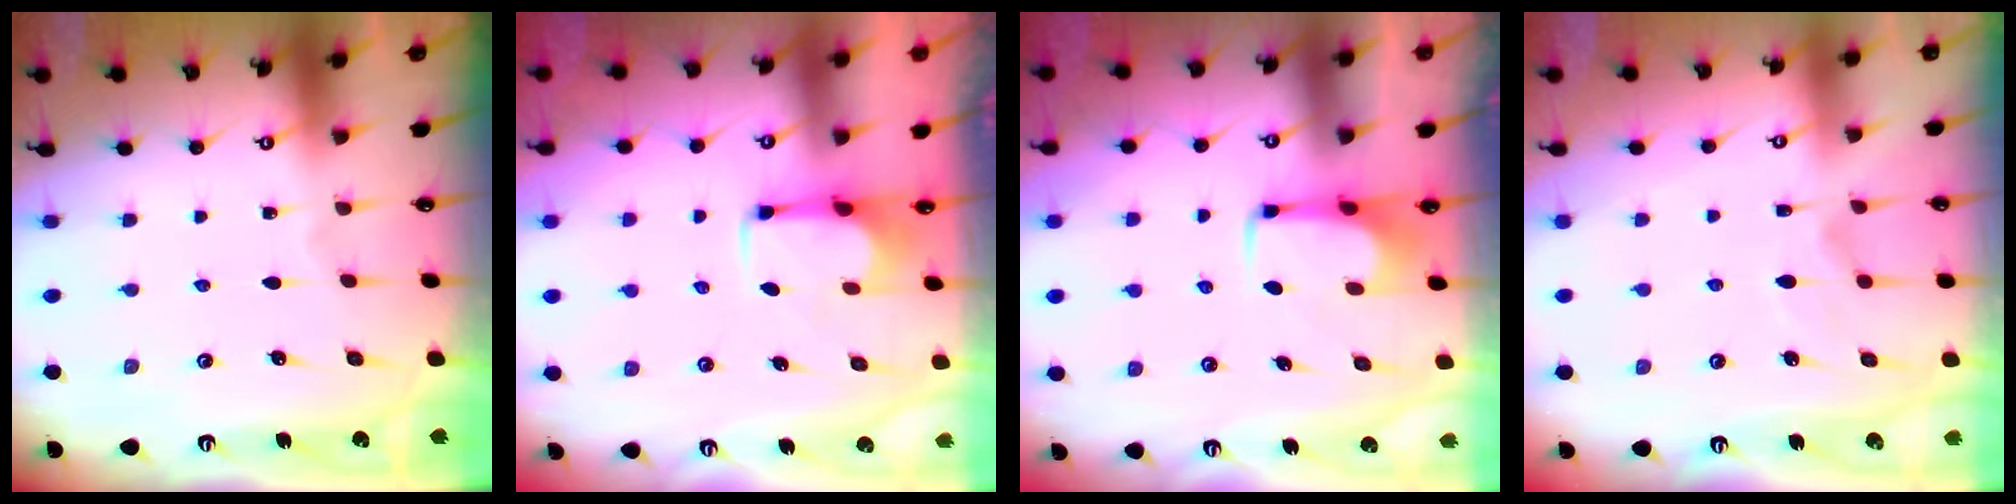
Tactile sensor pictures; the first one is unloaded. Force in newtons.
{"total": 2.6, "press": 2.5, "slide": 0.8}
{"total": 1.6, "press": 1.5, "slide": 0.4}
{"total": 2.5, "press": 2.1, "slide": 1.4}